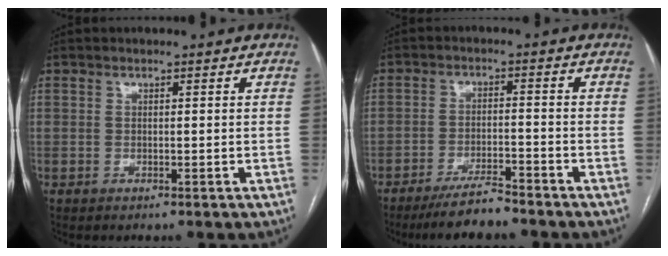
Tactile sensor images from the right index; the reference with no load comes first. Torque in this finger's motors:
{"motor_torque": [0.04, 0.02, -0.05, -0.04]}